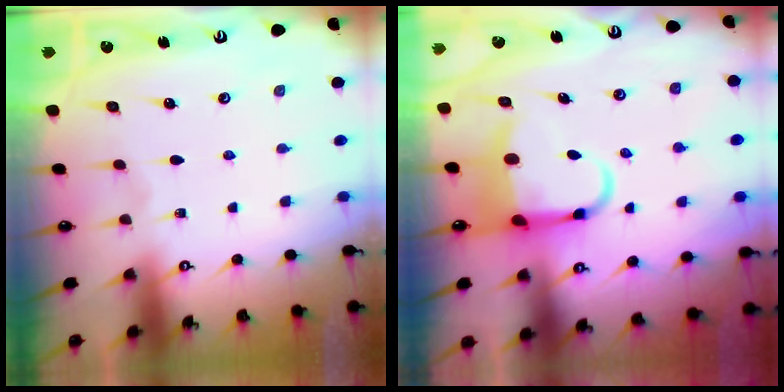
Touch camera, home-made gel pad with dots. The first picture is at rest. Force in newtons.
{"total": 6.9, "press": 6.8, "slide": 1.5}